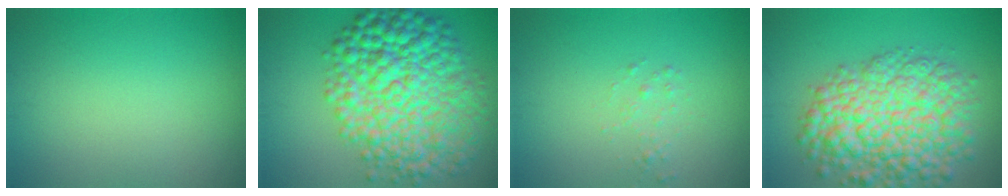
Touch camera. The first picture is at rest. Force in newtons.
{"total": 11.2, "press": 11.2, "slide": 0.0}
{"total": 0.8, "press": 0.7, "slide": 0.1}
{"total": 9.9, "press": 9.9, "slide": 0.3}